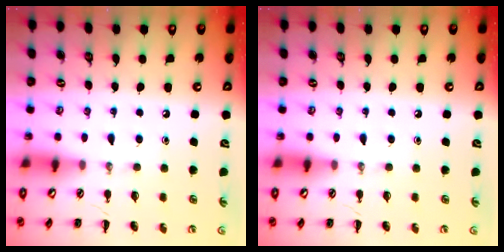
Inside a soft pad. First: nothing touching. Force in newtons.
{"total": 0.0}